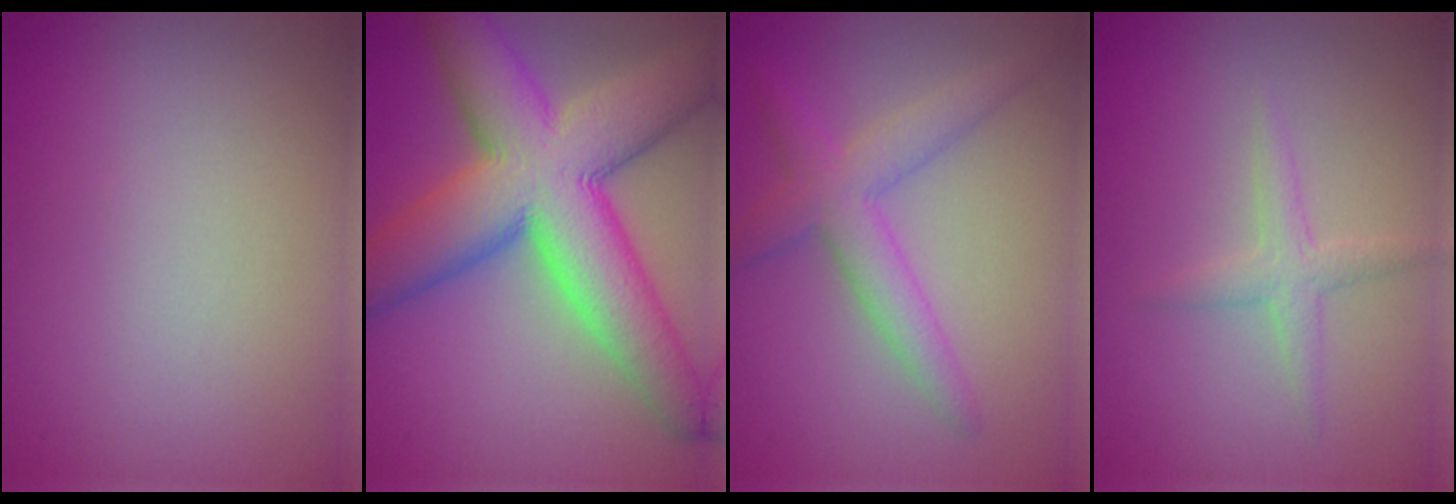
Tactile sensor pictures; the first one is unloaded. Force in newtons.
{"total": 13.3, "press": 13.2, "slide": 0.6}
{"total": 3.9, "press": 3.9, "slide": 0.2}
{"total": 1.8, "press": 1.8, "slide": 0.0}